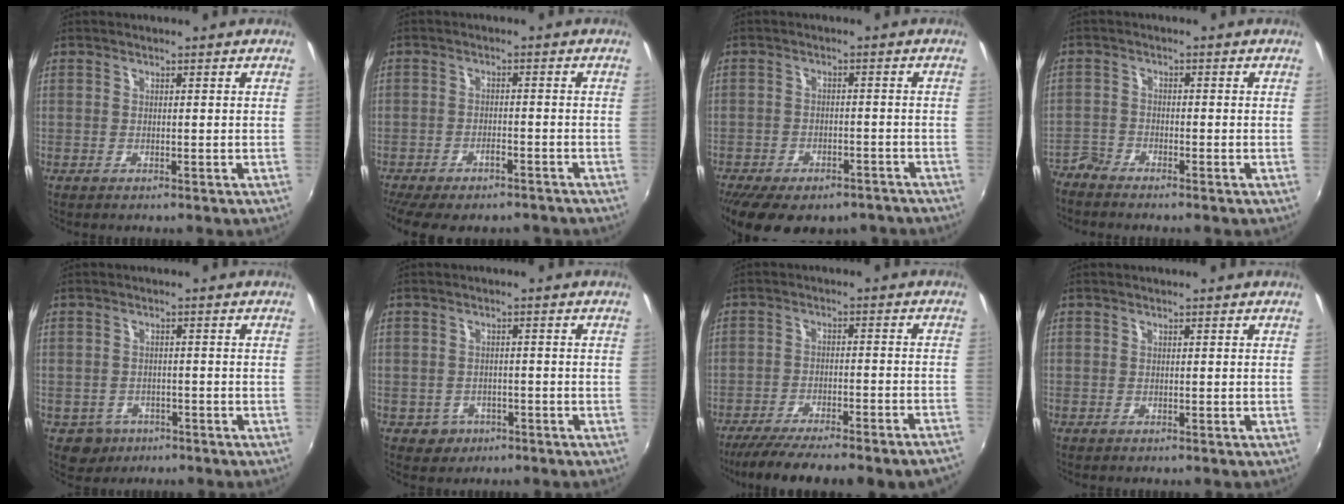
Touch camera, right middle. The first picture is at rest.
{"total": 8.6, "force": [-7.2, 2.6, 4.0], "torque": [-0.094, -0.025, -0.108]}
{"total": 16.1, "force": [-12.0, 7.1, 8.0], "torque": [-0.170, -0.029, -0.163]}
{"total": 3.4, "force": [-3.4, 0.5, -0.1], "torque": [-0.006, -0.007, -0.078]}
{"total": 4.1, "force": [-2.1, 3.5, 0.7], "torque": [-0.026, 0.001, -0.026]}
{"total": 4.0, "force": [-1.7, 3.5, 0.8], "torque": [-0.029, 0.002, -0.021]}
{"total": 14.4, "force": [-12.4, 0.4, 7.2], "torque": [-0.134, -0.031, -0.180]}
{"total": 0.0}